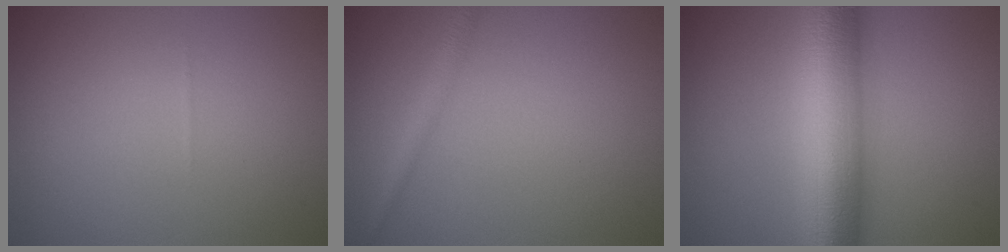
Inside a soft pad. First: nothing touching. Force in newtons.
{"total": 1.6, "press": 1.6, "slide": 0.1}
{"total": 11.0, "press": 11.0, "slide": 0.0}